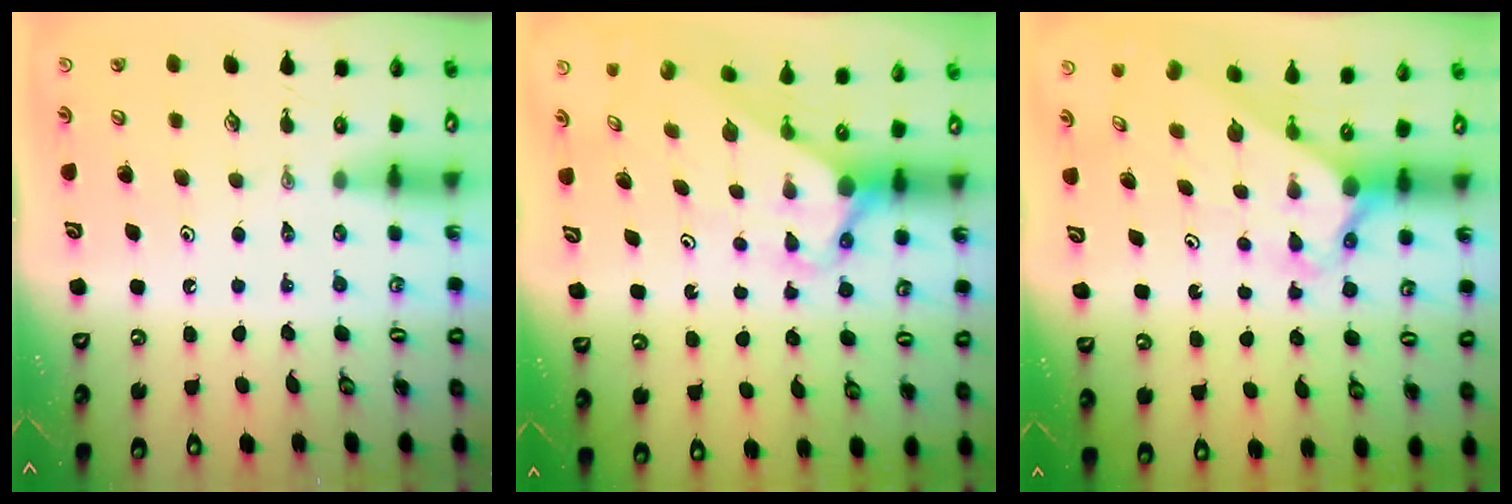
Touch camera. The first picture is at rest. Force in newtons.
{"total": 3.0, "press": 3.0, "slide": 0.2}
{"total": 2.5, "press": 2.5, "slide": 0.2}